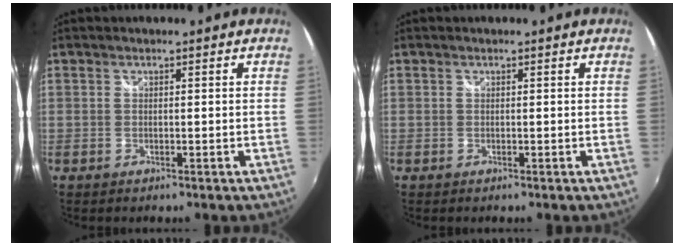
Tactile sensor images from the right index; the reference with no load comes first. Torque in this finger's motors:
{"motor_torque": [0.00, 0.00, 0.00, 0.00]}